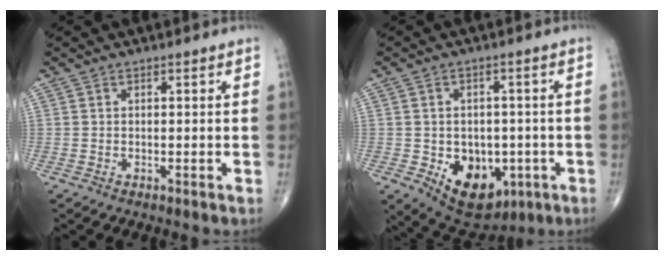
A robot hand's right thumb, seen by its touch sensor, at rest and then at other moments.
{"total": 12.9, "force": [-4.0, 8.9, 8.5], "torque": [-0.088, 0.007, -0.040]}